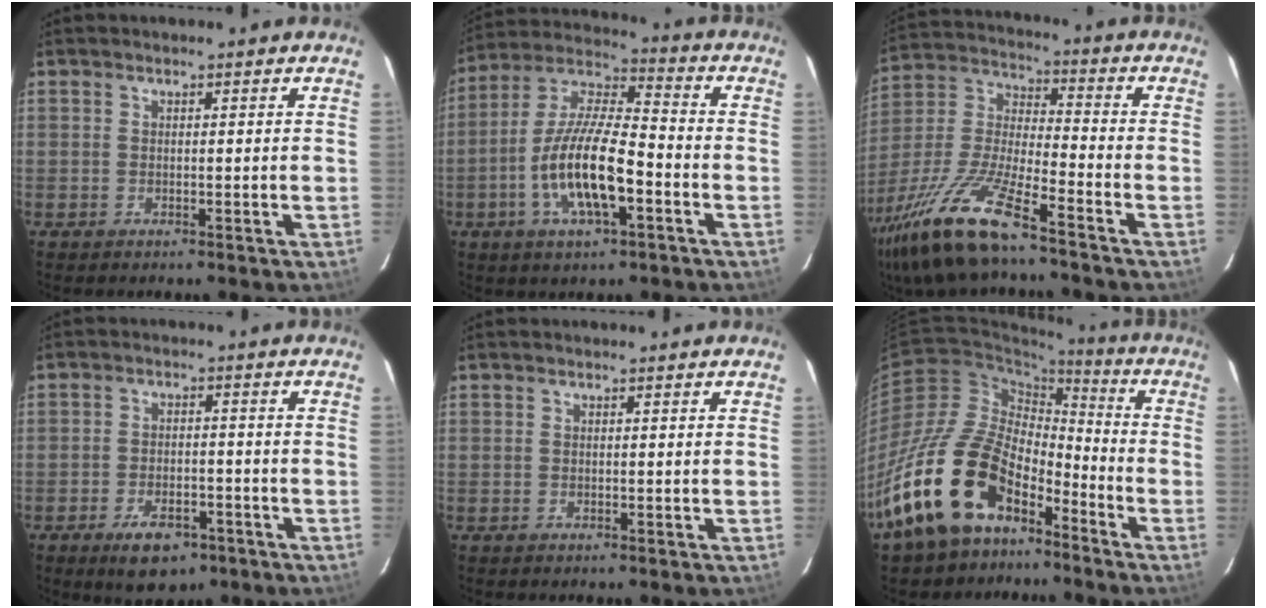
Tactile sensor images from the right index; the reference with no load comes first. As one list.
[{"total": 14.9, "force": [-5.0, 4.4, 13.3], "torque": [-0.268, -0.006, -0.095]}, {"total": 18.0, "force": [-13.0, 2.9, 12.0], "torque": [-0.266, -0.022, -0.254]}, {"total": 8.2, "force": [-5.2, 4.1, 4.8], "torque": [-0.100, -0.004, -0.075]}, {"total": 0.0}, {"total": 20.5, "force": [-13.4, 10.7, 11.2], "torque": [-0.230, 0.005, -0.243]}]